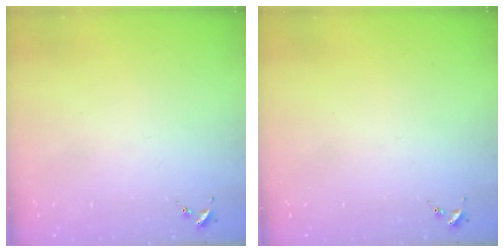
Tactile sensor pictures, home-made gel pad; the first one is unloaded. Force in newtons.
{"total": 0.0}